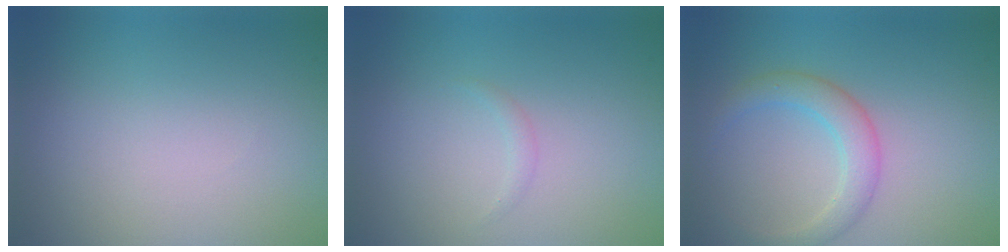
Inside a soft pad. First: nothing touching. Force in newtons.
{"total": 0.6, "press": 0.6, "slide": 0.0}
{"total": 2.8, "press": 2.8, "slide": 0.2}